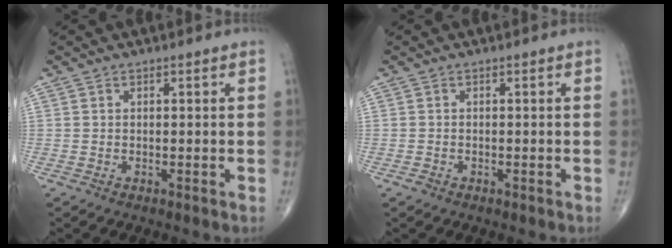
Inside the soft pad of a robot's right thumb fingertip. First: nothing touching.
{"total": 0.7, "force": [-0.4, 0.5, 0.2], "torque": [-0.006, 0.002, -0.009]}